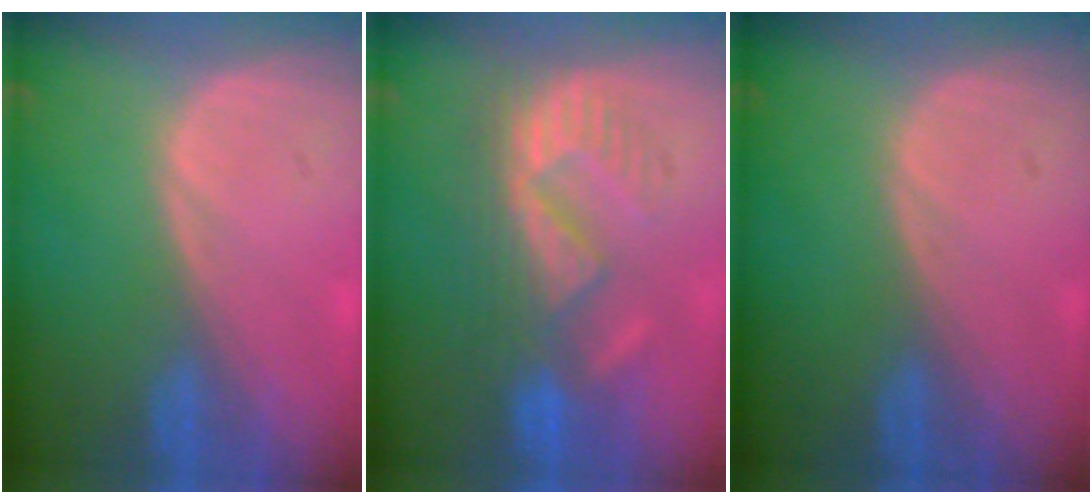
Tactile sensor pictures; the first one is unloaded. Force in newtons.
{"total": 8.7, "press": 8.4, "slide": 2.1}
{"total": 0.0}